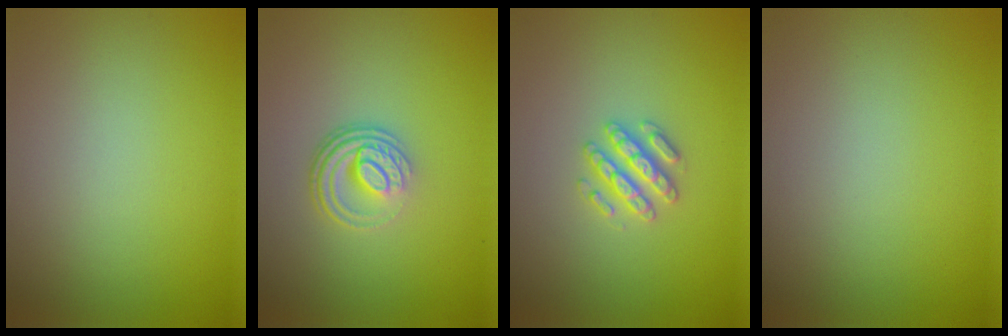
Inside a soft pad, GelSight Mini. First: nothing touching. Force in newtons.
{"total": 4.1, "press": 2.7, "slide": 3.0}
{"total": 2.6, "press": 2.5, "slide": 0.4}
{"total": 0.0}